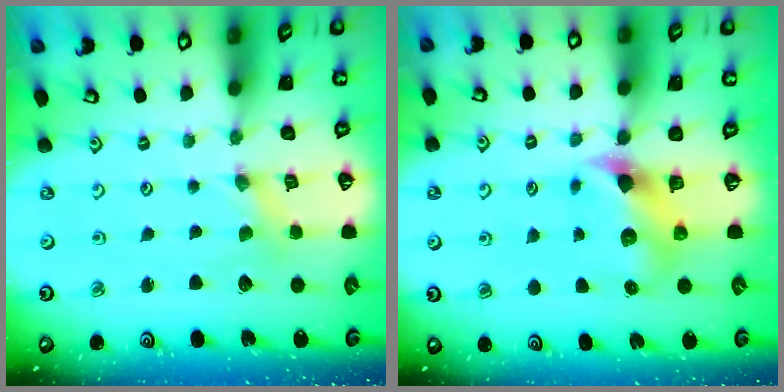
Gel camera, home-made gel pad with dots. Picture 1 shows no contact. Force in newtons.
{"total": 7.6, "press": 7.5, "slide": 1.0}